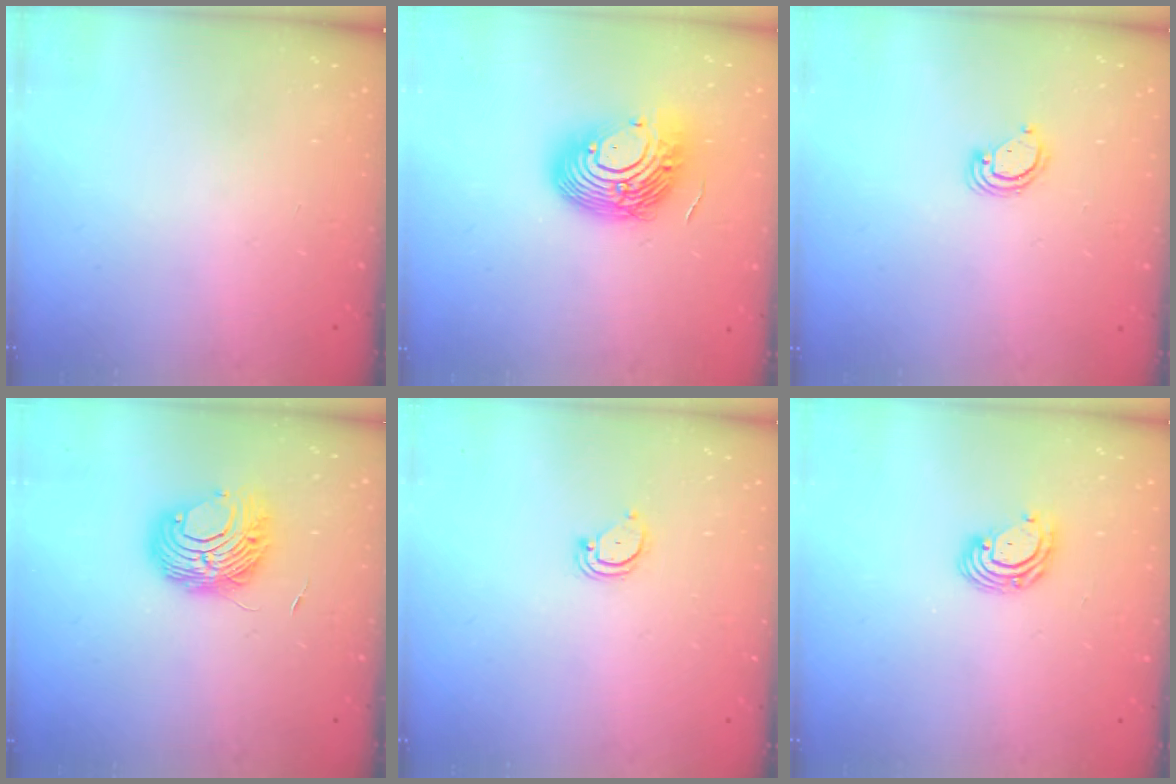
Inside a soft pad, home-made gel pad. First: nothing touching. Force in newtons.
{"total": 15.1, "press": 14.8, "slide": 2.7}
{"total": 4.0, "press": 4.0, "slide": 0.2}
{"total": 9.2, "press": 9.2, "slide": 0.5}
{"total": 3.0, "press": 3.0, "slide": 0.2}
{"total": 5.7, "press": 5.7, "slide": 0.9}